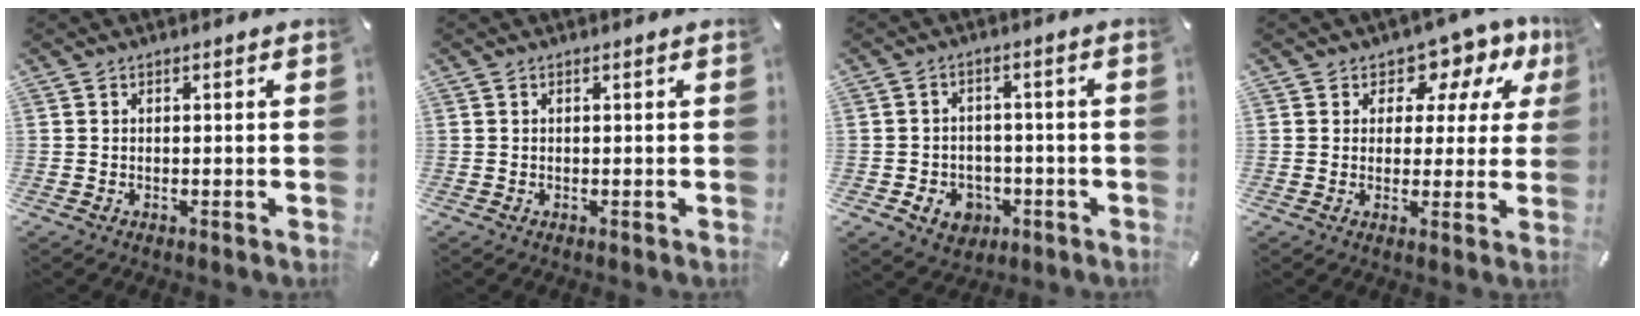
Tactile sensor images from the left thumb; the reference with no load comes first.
{"total": 0.0}
{"total": 6.3, "force": [-2.5, 5.3, 2.4], "torque": [-0.047, 0.013, -0.043]}
{"total": 8.3, "force": [4.2, 5.7, 4.3], "torque": [-0.059, -0.033, 0.072]}